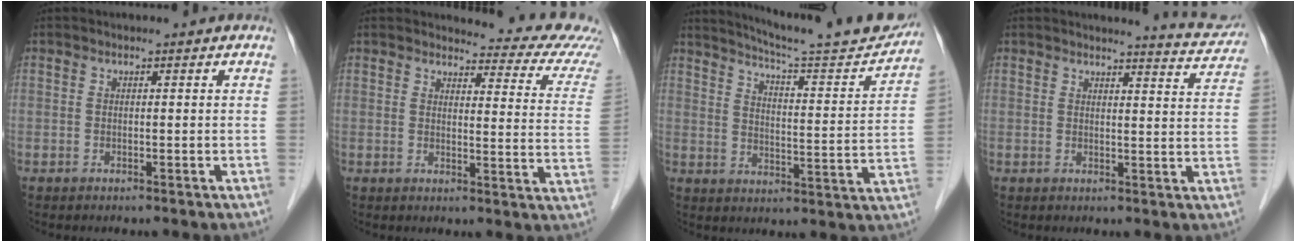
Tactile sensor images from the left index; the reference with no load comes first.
{"total": 13.3, "force": [13.0, 1.3, 2.4], "torque": [-0.003, -0.081, 0.113]}
{"total": 19.4, "force": [18.1, 0.6, 6.8], "torque": [-0.103, -0.045, 0.240]}
{"total": 6.2, "force": [6.2, 0.0, 0.4], "torque": [-0.013, -0.026, 0.058]}